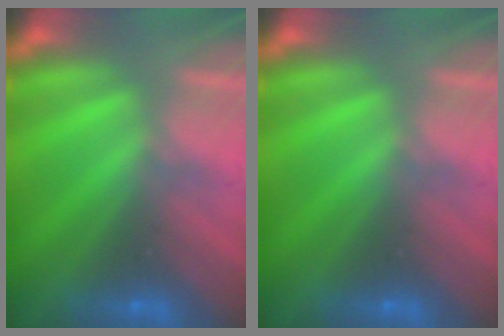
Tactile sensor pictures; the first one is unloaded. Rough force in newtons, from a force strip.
{"total": 0.0}